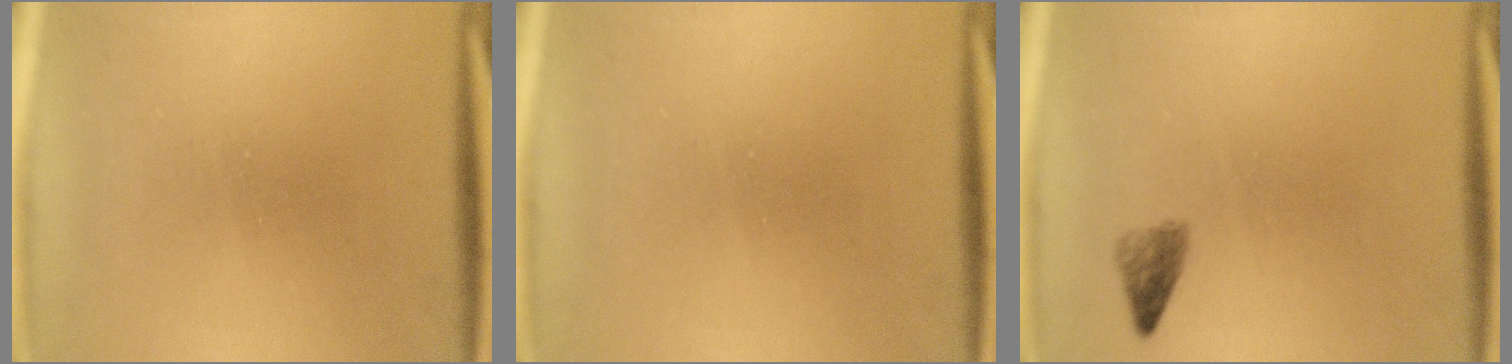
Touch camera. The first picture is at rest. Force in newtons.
{"total": 0.0}
{"total": 1.7}